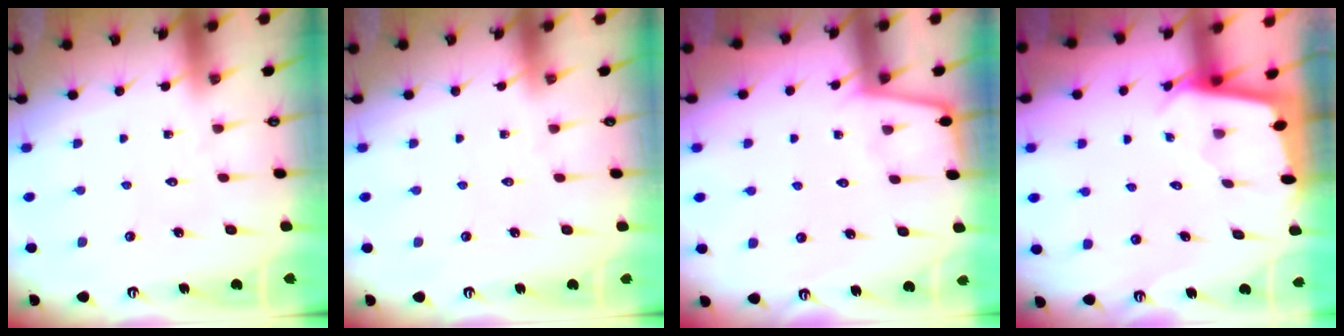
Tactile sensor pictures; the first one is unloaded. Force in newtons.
{"total": 0.0}
{"total": 2.4, "press": 2.4, "slide": 0.4}
{"total": 1.9, "press": 1.9, "slide": 0.2}